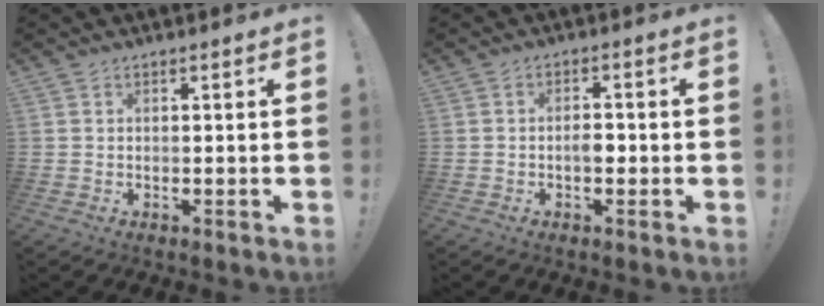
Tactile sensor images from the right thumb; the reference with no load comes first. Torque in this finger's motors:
{"motor_torque": [0.40, 0.20, 0.27, -0.34, 0.00]}